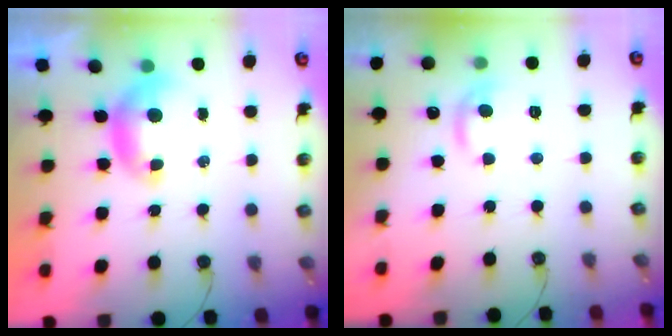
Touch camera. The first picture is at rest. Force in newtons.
{"total": 1.7, "press": 1.6, "slide": 0.7}